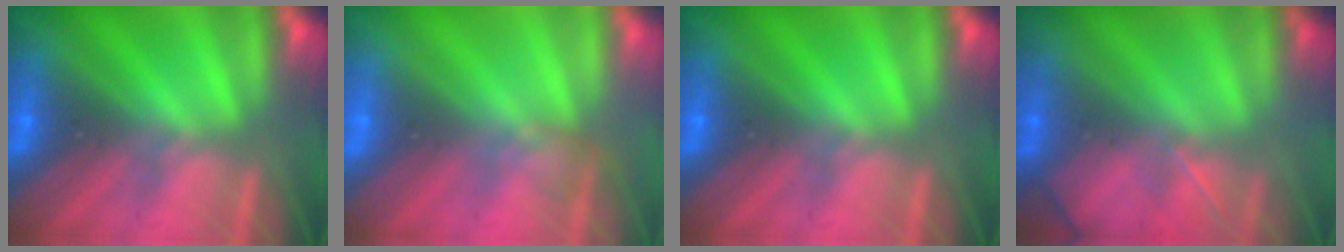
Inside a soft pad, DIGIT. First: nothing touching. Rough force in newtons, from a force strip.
{"total": 2.1}
{"total": 0.0}
{"total": 2.0}